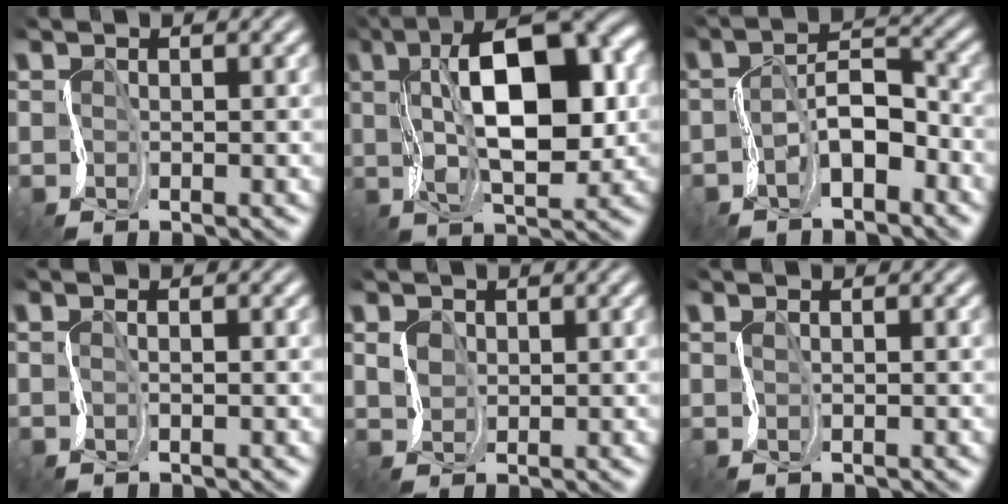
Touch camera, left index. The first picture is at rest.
{"total": 10.1, "force": [2.4, 4.1, 9.0], "torque": [-0.150, 0.023, 0.036]}
{"total": 2.4, "force": [-1.7, 1.0, 1.4], "torque": [-0.045, 0.019, -0.035]}
{"total": 0.6, "force": [0.5, 0.3, 0.2], "torque": [-0.010, 0.008, -0.006]}
{"total": 1.1, "force": [0.4, 0.0, -1.0], "torque": [-0.008, 0.006, 0.011]}
{"total": 0.7, "force": [0.6, -0.1, -0.5], "torque": [-0.005, 0.009, 0.005]}